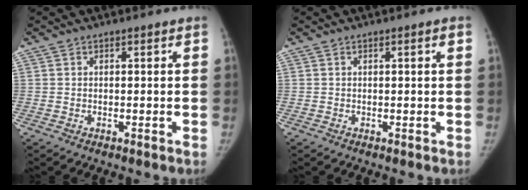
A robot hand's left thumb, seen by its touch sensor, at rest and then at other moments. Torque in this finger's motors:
{"motor_torque": [0.23, 0.00, -0.09, -0.23, 0.03]}